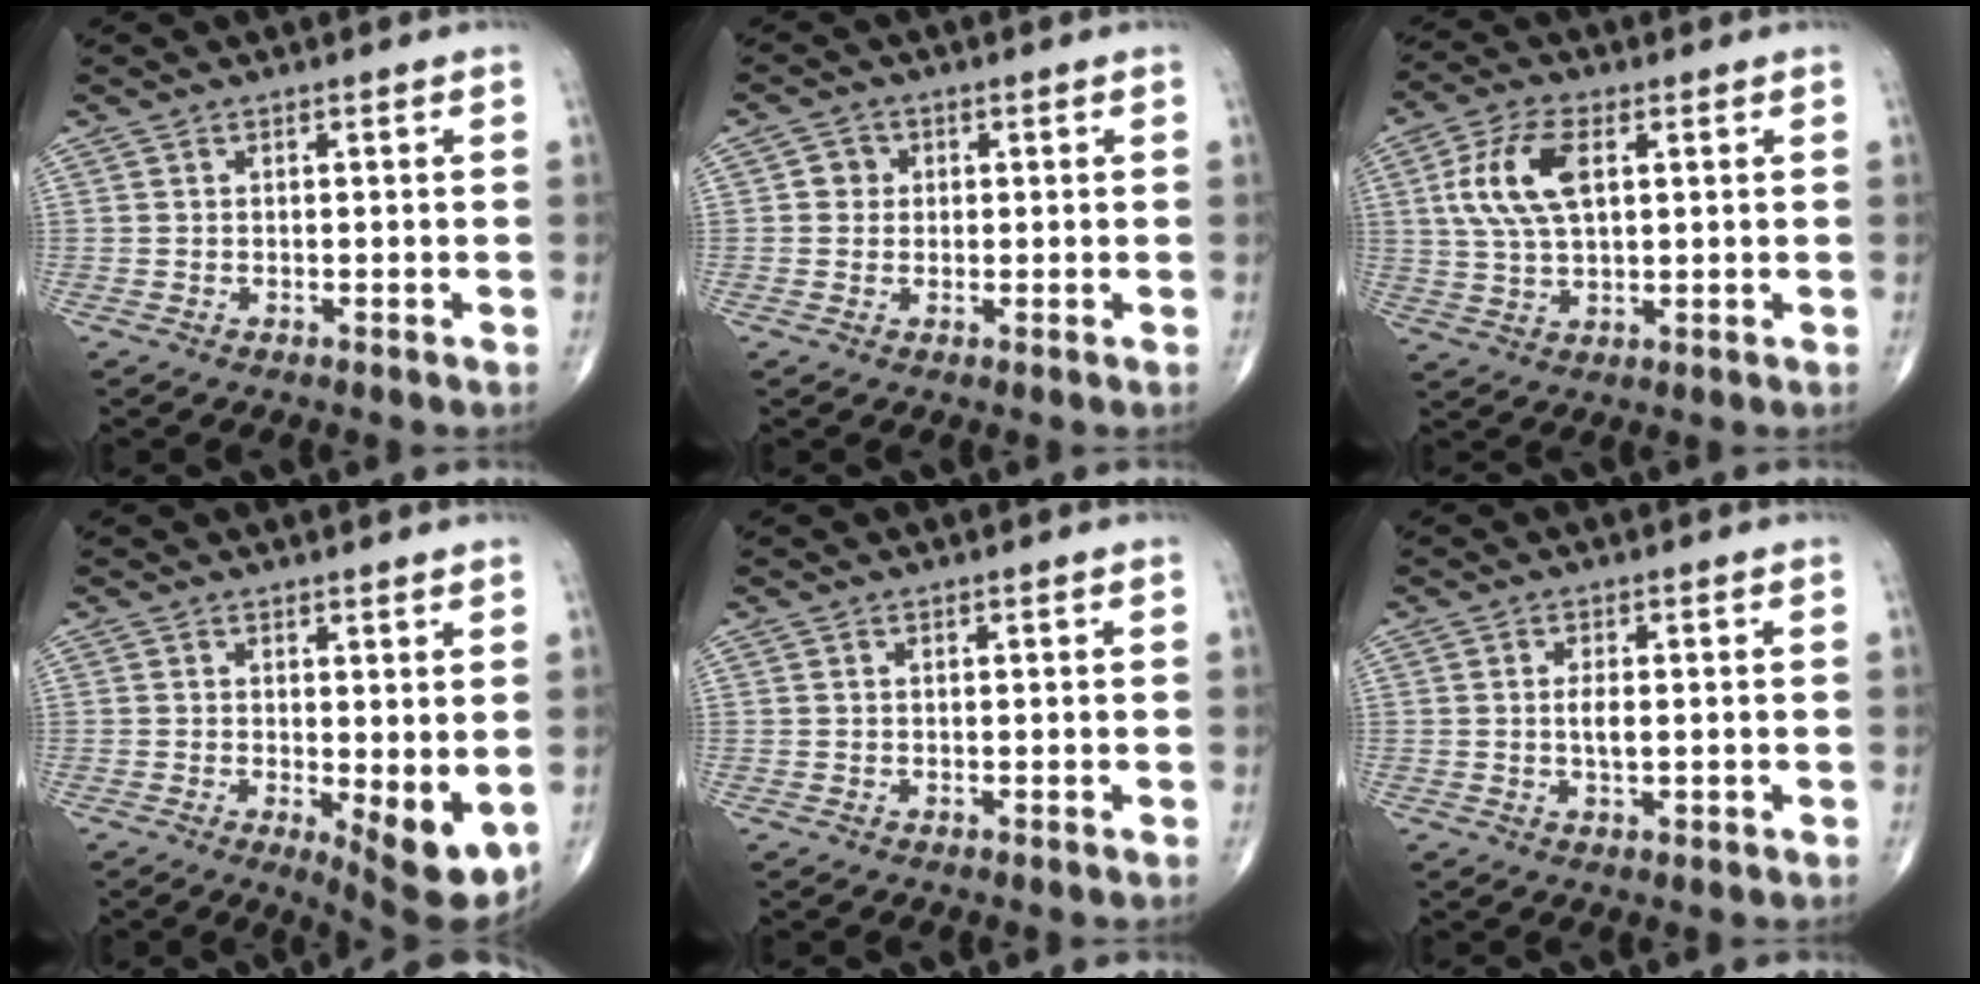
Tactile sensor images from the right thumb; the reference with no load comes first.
{"total": 2.7, "force": [0.4, 2.6, 0.8], "torque": [0.005, 0.004, 0.000]}
{"total": 10.9, "force": [2.8, 5.5, 9.0], "torque": [-0.185, 0.004, 0.054]}
{"total": 8.0, "force": [-0.8, 2.8, 7.5], "torque": [-0.095, -0.021, -0.004]}
{"total": 0.0}
{"total": 2.8, "force": [0.0, 1.2, 2.5], "torque": [-0.048, -0.002, -0.003]}